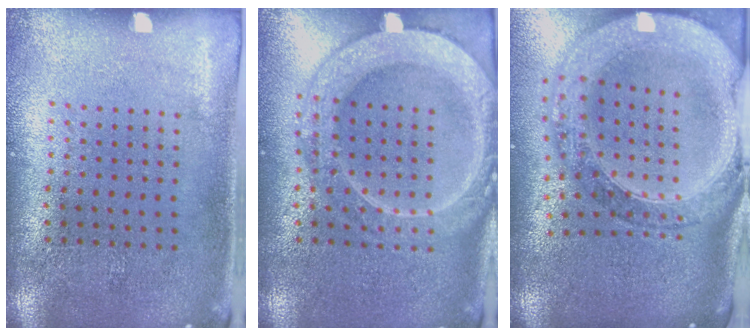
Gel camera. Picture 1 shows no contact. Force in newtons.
{"total": 4.1, "press": 4.1, "slide": 0.4}
{"total": 2.9, "press": 2.4, "slide": 1.5}